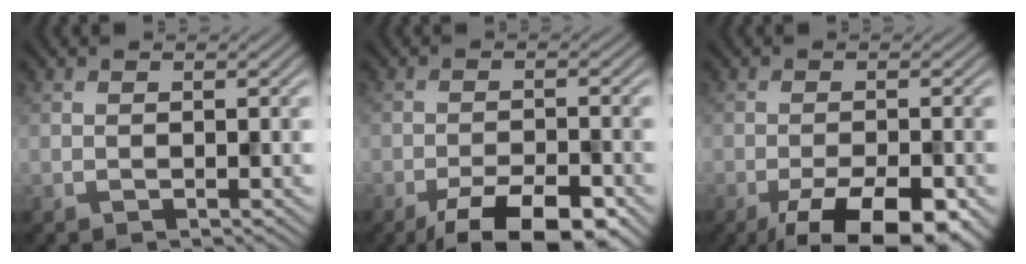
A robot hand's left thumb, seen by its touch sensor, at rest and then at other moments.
{"total": 7.8, "force": [-5.2, 2.4, 5.3], "torque": [-0.080, 0.000, -0.082]}
{"total": 9.1, "force": [-5.4, 2.9, 6.8], "torque": [-0.106, -0.007, -0.080]}